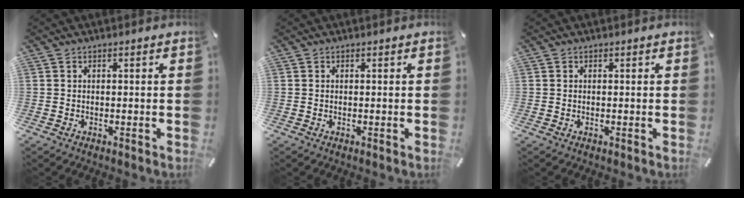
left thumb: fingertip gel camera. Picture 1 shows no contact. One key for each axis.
{"total": 0.0}
{"total": 0.0}